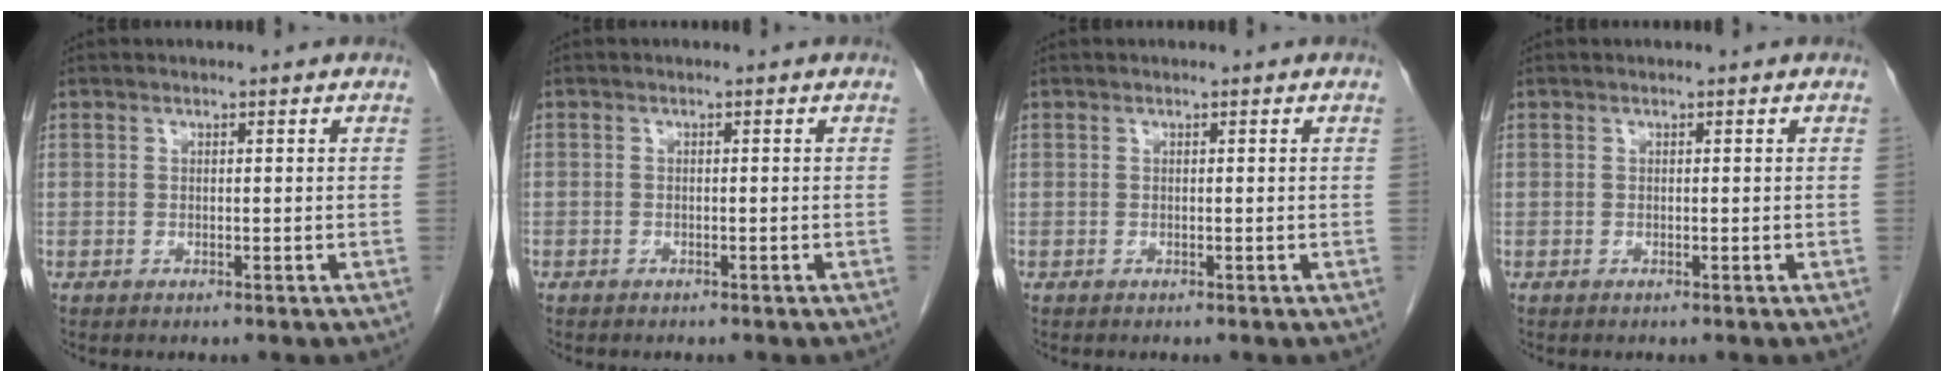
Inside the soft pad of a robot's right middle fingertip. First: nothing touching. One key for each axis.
{"total": 0.6, "fx": -0.4, "fy": 0.4, "fz": 0.0, "tx": -0.009, "ty": 0.002, "tz": -0.008}
{"total": 0.0}
{"total": 0.0}